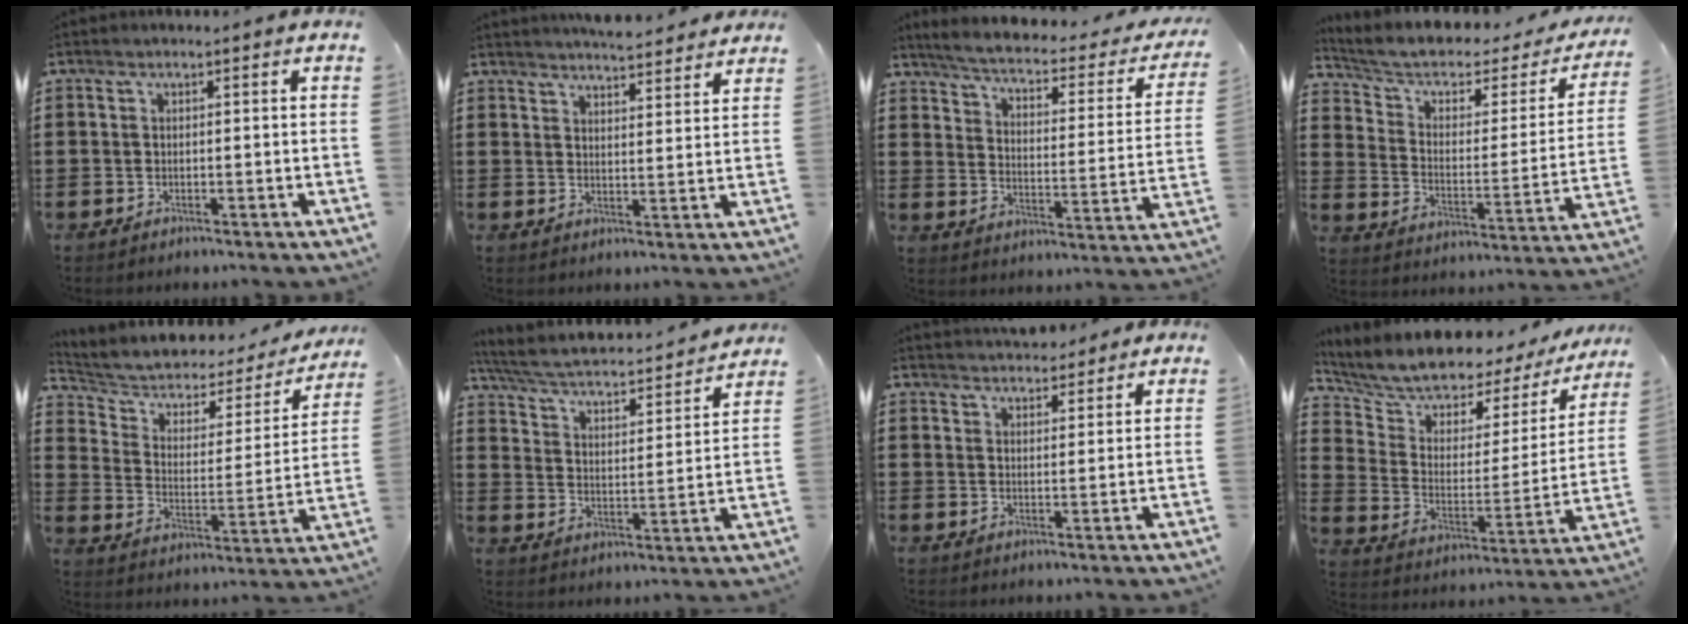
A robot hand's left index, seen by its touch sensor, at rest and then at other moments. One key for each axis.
{"total": 4.6, "fx": 4.6, "fy": 0.1, "fz": 0.7, "tx": -0.018, "ty": -0.021, "tz": 0.082}
{"total": 2.8, "fx": 2.2, "fy": -0.1, "fz": 1.6, "tx": -0.048, "ty": -0.030, "tz": 0.027}
{"total": 5.1, "fx": 3.4, "fy": 2.3, "fz": 2.9, "tx": -0.076, "ty": -0.024, "tz": 0.054}
{"total": 4.5, "fx": 3.3, "fy": 2.4, "fz": 1.7, "tx": -0.059, "ty": -0.024, "tz": 0.050}
{"total": 3.5, "fx": 3.0, "fy": 0.7, "fz": 1.8, "tx": -0.052, "ty": -0.032, "tz": 0.040}
{"total": 3.8, "fx": 3.7, "fy": 0.9, "fz": 0.4, "tx": -0.010, "ty": -0.010, "tz": 0.068}
{"total": 7.1, "fx": 6.6, "fy": 2.1, "fz": 1.4, "tx": -0.064, "ty": -0.055, "tz": 0.108}